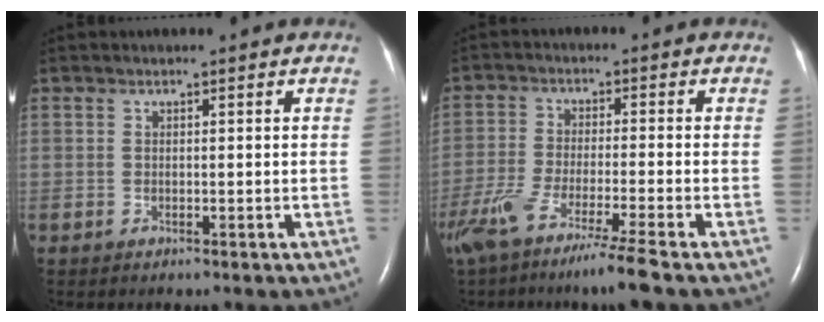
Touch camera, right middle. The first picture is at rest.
{"total": 11.7, "force": [-8.5, -1.2, 7.9], "torque": [-0.139, -0.039, -0.142]}